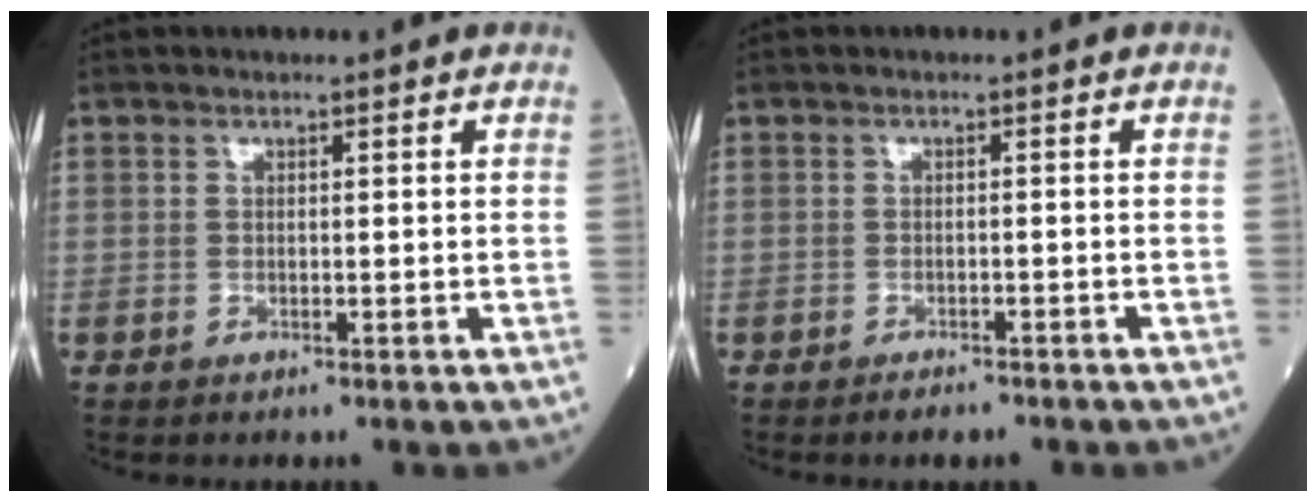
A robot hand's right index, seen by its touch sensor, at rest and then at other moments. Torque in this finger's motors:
{"motor_torque": [0.01, -0.09, -0.07, -0.01]}